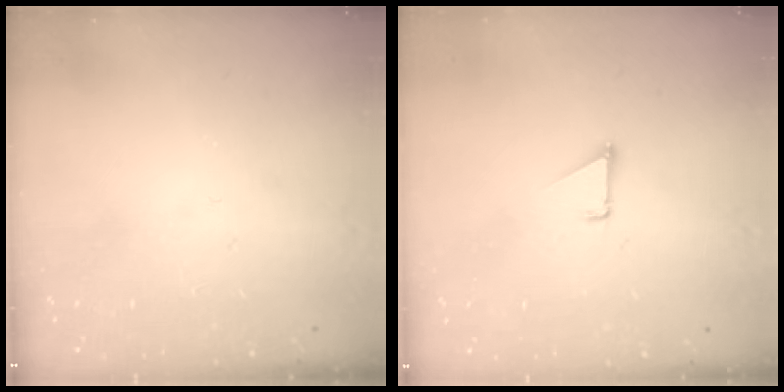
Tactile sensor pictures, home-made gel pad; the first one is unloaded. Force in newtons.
{"total": 1.1, "press": 1.1, "slide": 0.1}